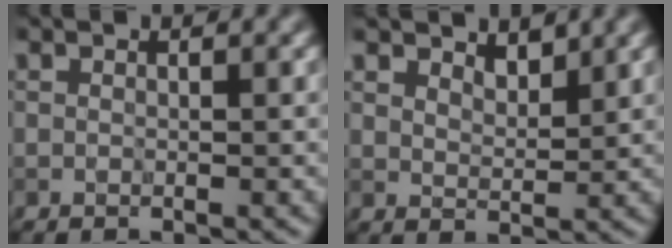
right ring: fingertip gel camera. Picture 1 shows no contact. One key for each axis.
{"total": 2.3, "fx": 2.1, "fy": 0.8, "fz": 0.6, "tx": -0.017, "ty": 0.000, "tz": 0.033}